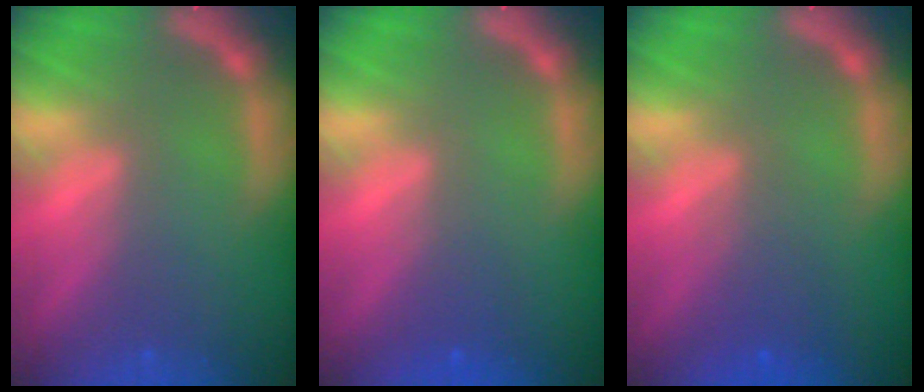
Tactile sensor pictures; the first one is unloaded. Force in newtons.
{"total": 1.5}
{"total": 2.5}